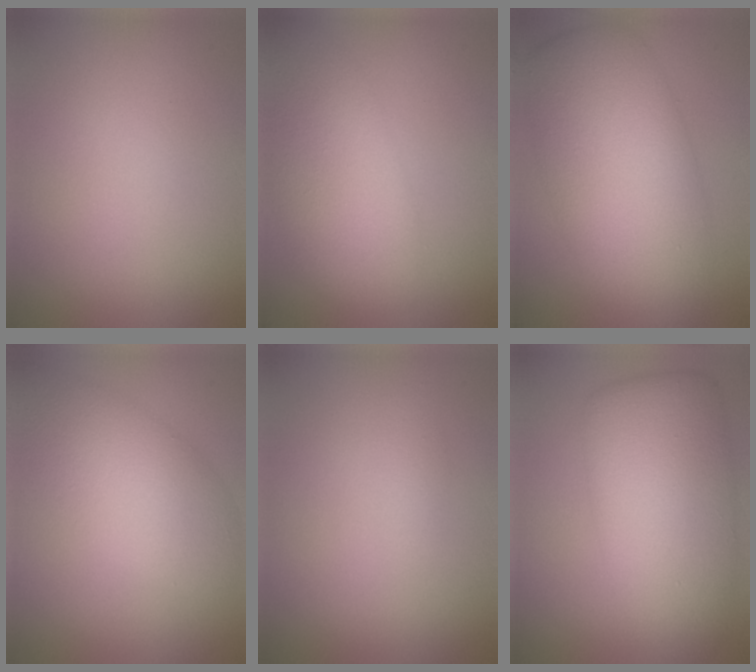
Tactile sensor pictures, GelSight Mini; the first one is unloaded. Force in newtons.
{"total": 7.7, "press": 7.7, "slide": 0.4}
{"total": 11.1, "press": 11.0, "slide": 0.5}
{"total": 6.6, "press": 6.6, "slide": 0.3}
{"total": 0.6, "press": 0.6, "slide": 0.0}
{"total": 9.3, "press": 9.3, "slide": 0.1}